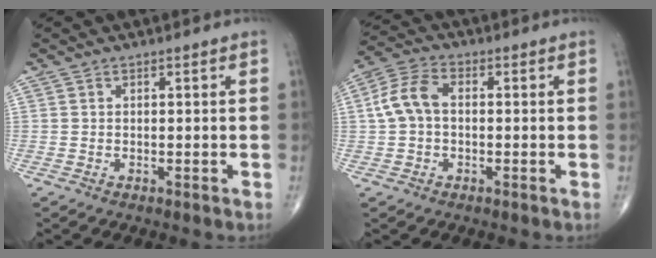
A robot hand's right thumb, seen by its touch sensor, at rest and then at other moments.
{"total": 7.2, "force": [0.2, 4.7, 5.4], "torque": [-0.111, 0.025, -0.005]}